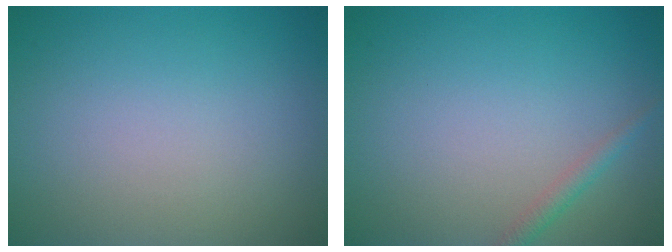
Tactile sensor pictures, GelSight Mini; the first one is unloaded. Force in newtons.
{"total": 1.2, "press": 1.2, "slide": 0.1}